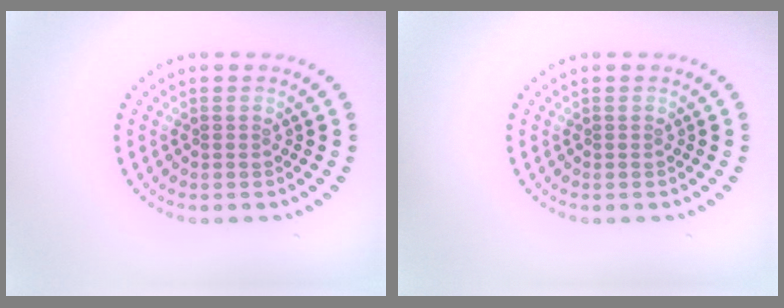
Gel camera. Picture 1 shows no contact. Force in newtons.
{"total": 0.0}